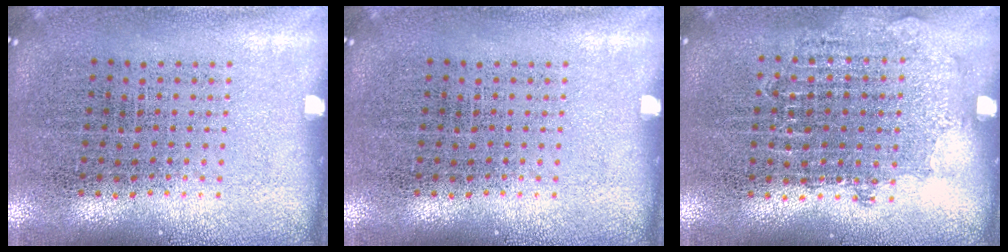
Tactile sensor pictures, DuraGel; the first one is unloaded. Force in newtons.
{"total": 0.0}
{"total": 0.8, "press": 0.8, "slide": 0.3}